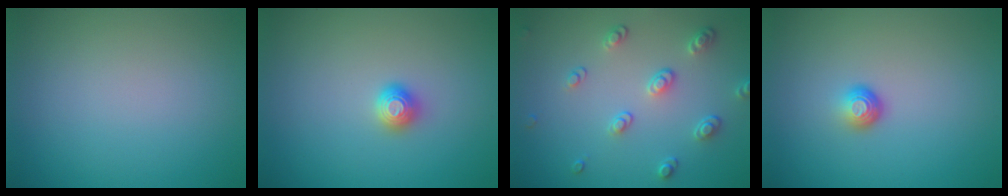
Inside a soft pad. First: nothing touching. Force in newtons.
{"total": 1.3, "press": 1.2, "slide": 0.5}
{"total": 2.8, "press": 2.5, "slide": 1.1}
{"total": 1.6, "press": 1.0, "slide": 1.2}